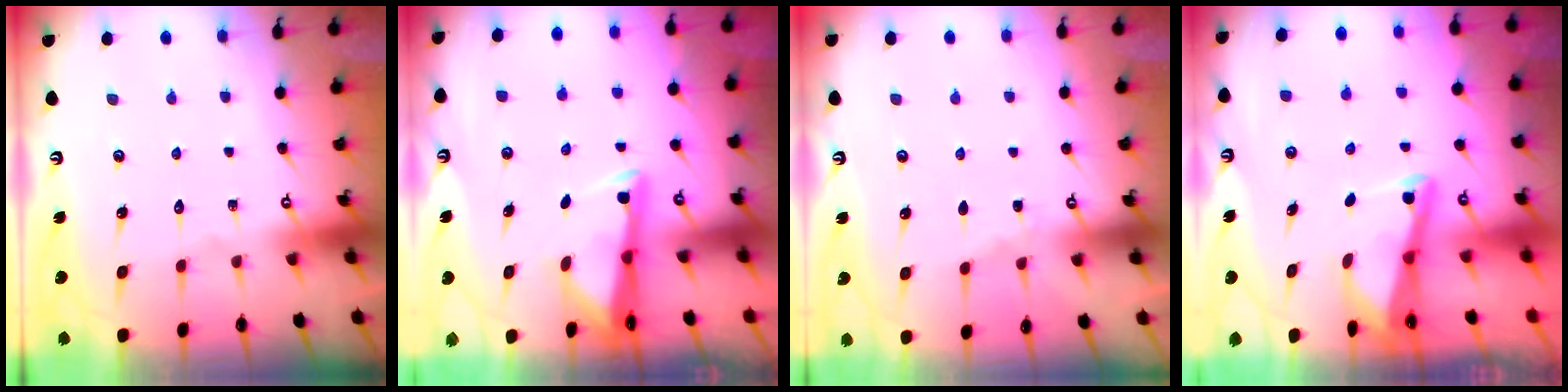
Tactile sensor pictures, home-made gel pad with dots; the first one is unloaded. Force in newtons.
{"total": 3.4, "press": 3.3, "slide": 0.9}
{"total": 2.7, "press": 2.7, "slide": 0.4}
{"total": 3.0, "press": 3.0, "slide": 0.4}